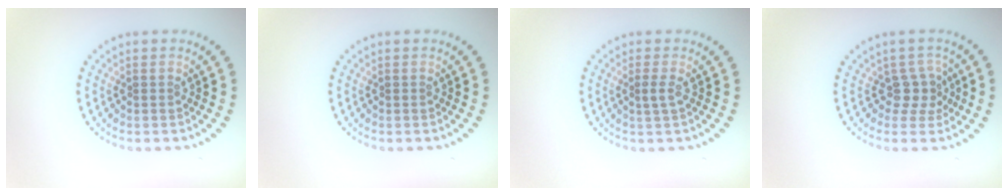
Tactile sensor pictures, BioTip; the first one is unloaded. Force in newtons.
{"total": 0.0}
{"total": 1.1, "press": 0.9, "slide": 0.6}
{"total": 2.2, "press": 1.6, "slide": 1.4}